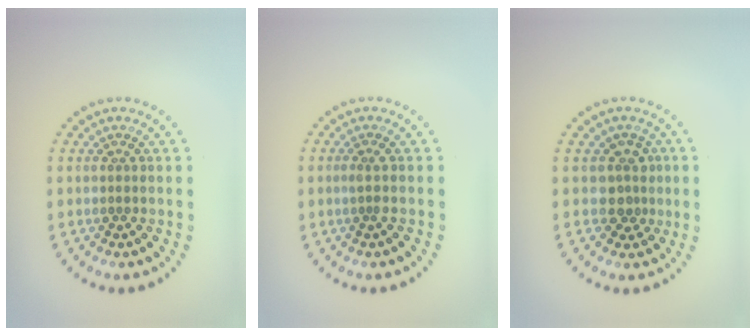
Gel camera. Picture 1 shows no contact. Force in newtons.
{"total": 0.7, "press": 0.4, "slide": 0.6}
{"total": 2.3, "press": 1.9, "slide": 1.3}